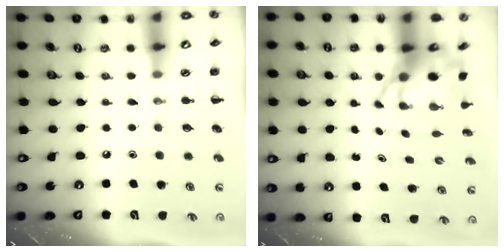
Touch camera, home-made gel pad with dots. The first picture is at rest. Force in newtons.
{"total": 6.6, "press": 6.3, "slide": 2.1}